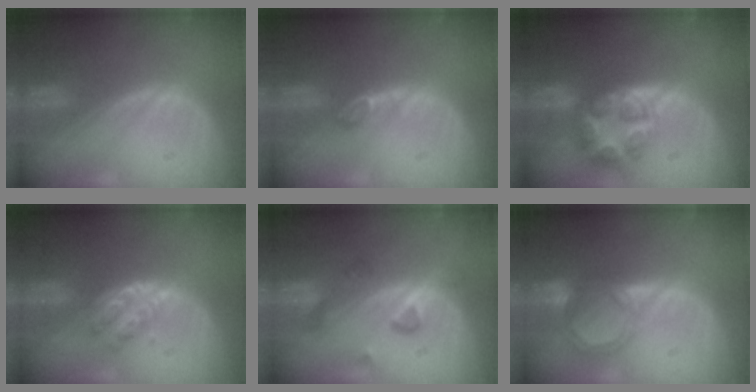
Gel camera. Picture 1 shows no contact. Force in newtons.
{"total": 2.0, "press": 1.9, "slide": 0.4}
{"total": 8.2, "press": 7.2, "slide": 4.1}
{"total": 4.9, "press": 4.3, "slide": 2.3}
{"total": 4.4, "press": 4.3, "slide": 0.7}
{"total": 6.4, "press": 5.7, "slide": 2.9}